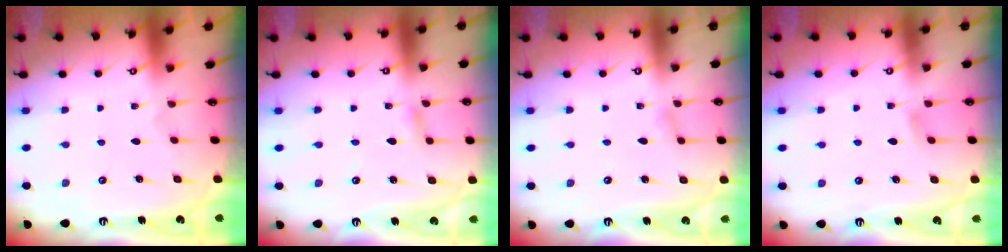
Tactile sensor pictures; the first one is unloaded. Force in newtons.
{"total": 2.4, "press": 2.4, "slide": 0.2}
{"total": 2.3, "press": 2.3, "slide": 0.3}
{"total": 3.3, "press": 3.2, "slide": 0.5}